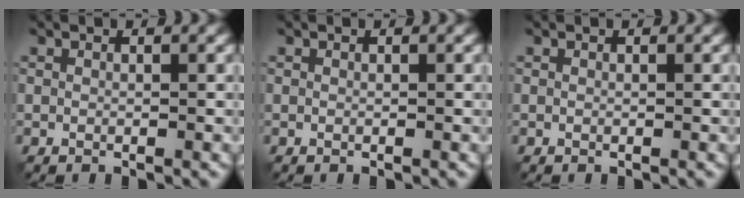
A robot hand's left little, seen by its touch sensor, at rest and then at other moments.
{"total": 0.0}
{"total": 0.0}